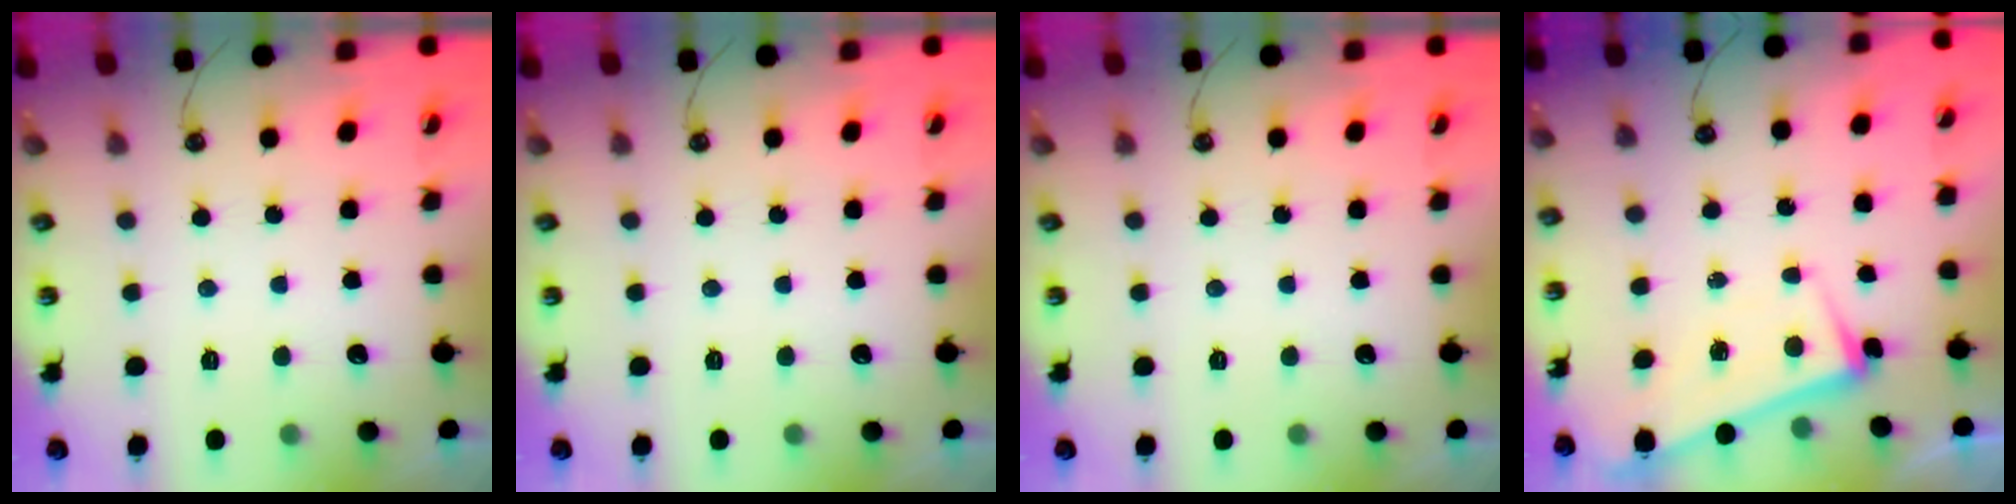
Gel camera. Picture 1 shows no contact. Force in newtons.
{"total": 0.0}
{"total": 0.0}
{"total": 0.8, "press": 0.7, "slide": 0.5}